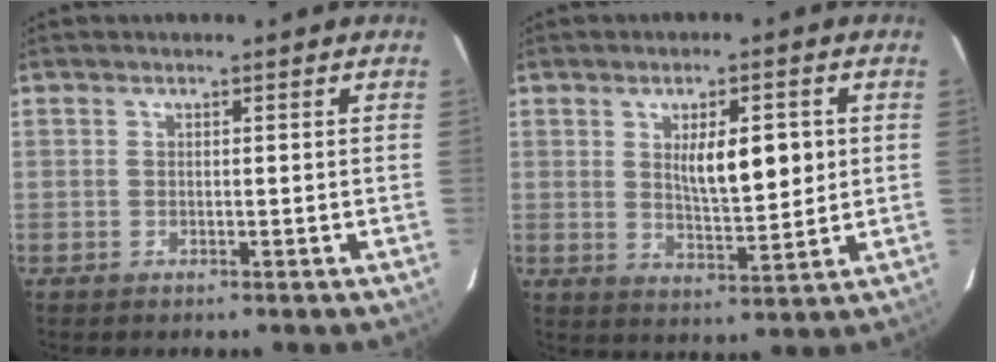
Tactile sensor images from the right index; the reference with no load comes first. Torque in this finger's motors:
{"motor_torque": [0.57, 0.39, 0.23, 0.11]}